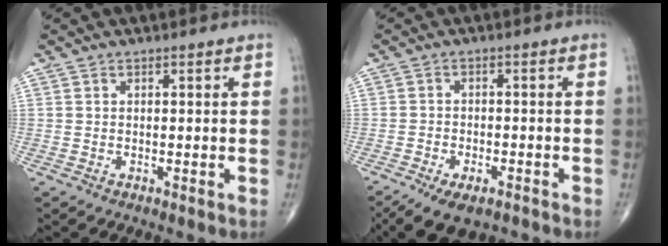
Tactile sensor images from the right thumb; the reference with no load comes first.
{"total": 8.4, "force": [-5.7, 3.9, 4.9], "torque": [-0.075, 0.010, -0.092]}